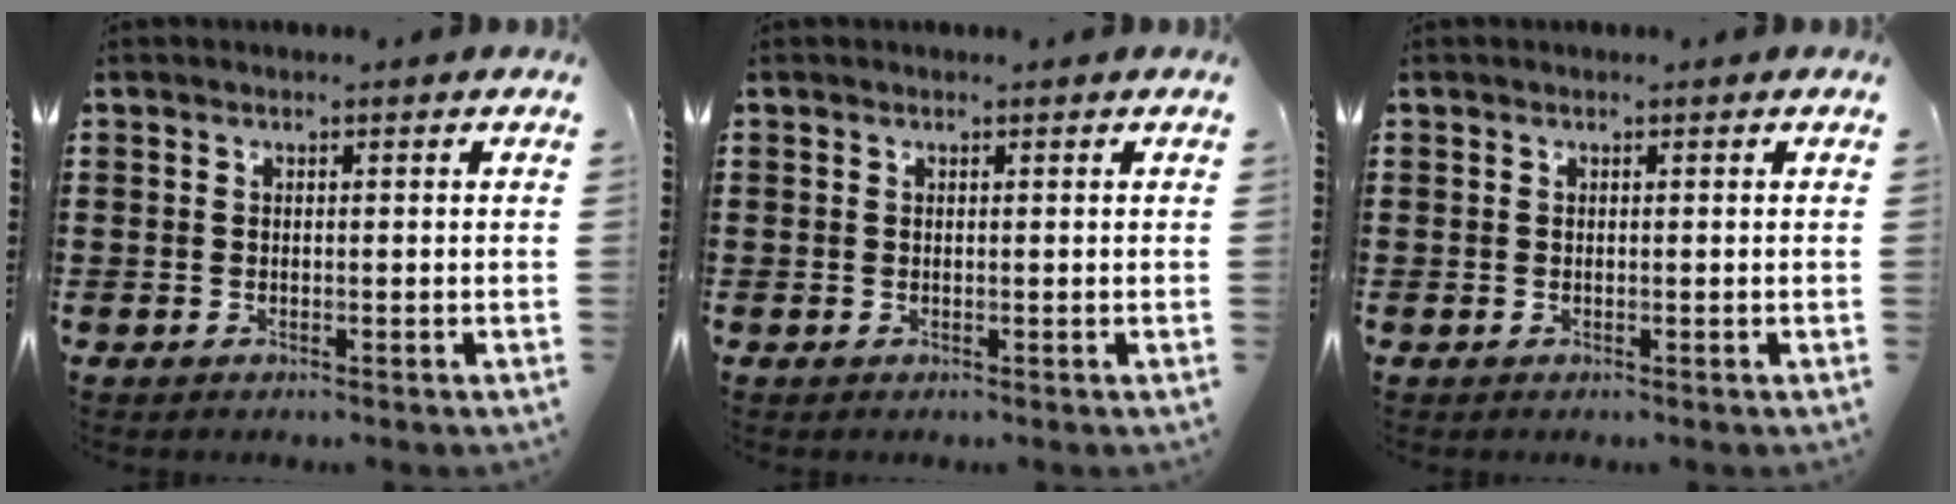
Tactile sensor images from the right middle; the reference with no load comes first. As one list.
[{"total": 0.0}, {"total": 0.0}]